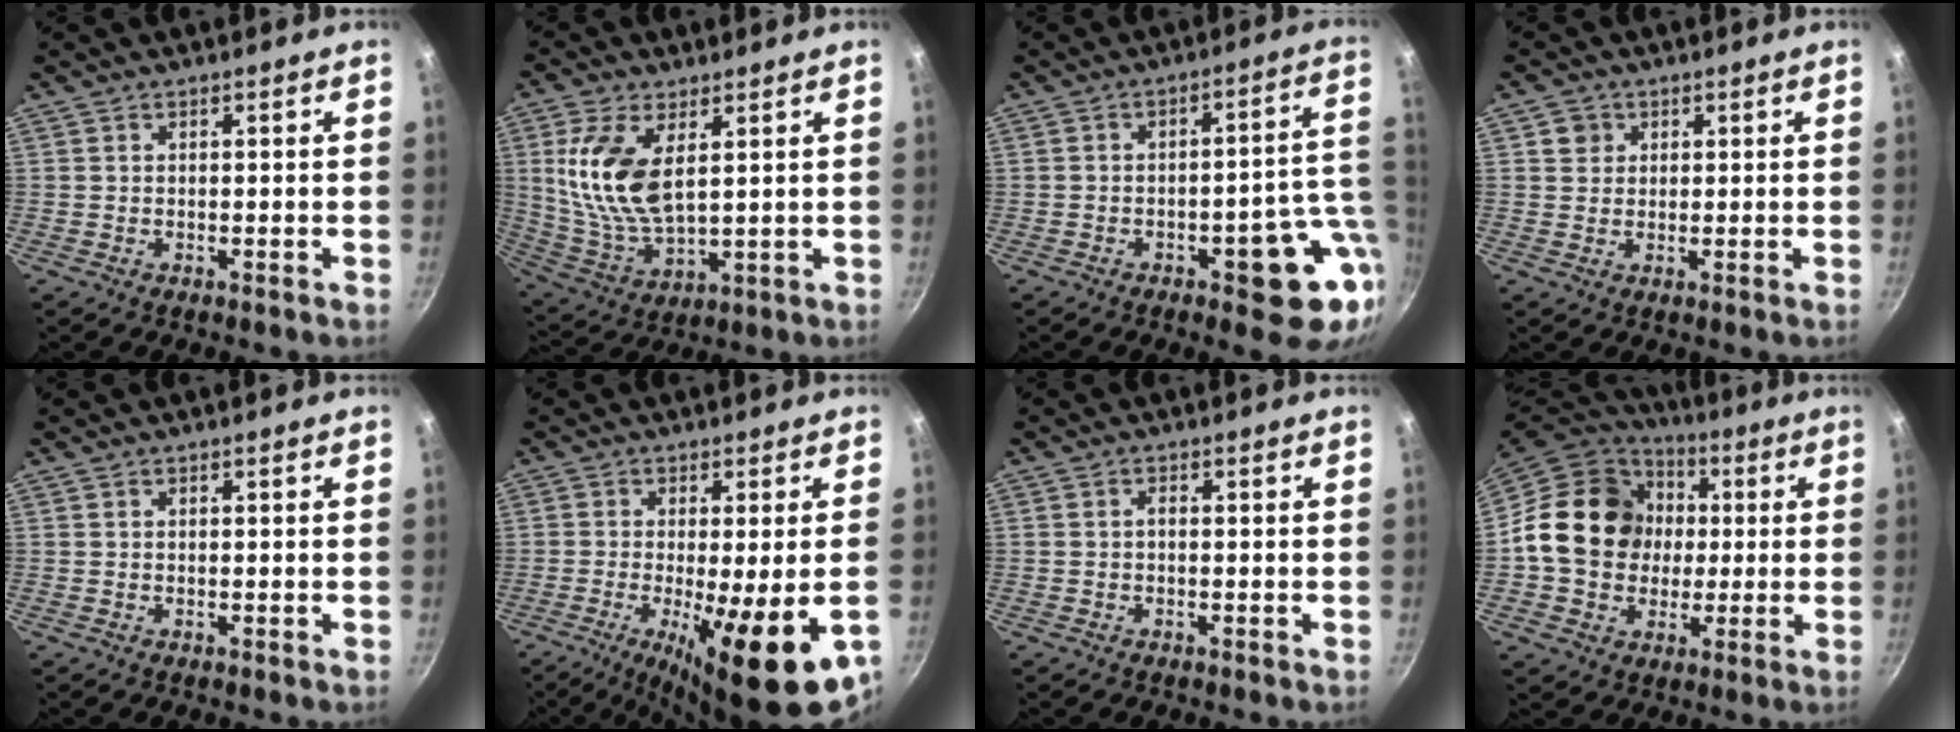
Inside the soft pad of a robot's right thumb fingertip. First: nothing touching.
{"total": 13.8, "force": [3.7, 6.9, 11.3], "torque": [-0.222, -0.020, 0.083]}
{"total": 13.8, "force": [-3.9, 5.4, 12.1], "torque": [-0.098, 0.031, -0.048]}
{"total": 2.9, "force": [1.0, 2.6, 0.7], "torque": [0.007, 0.004, 0.013]}
{"total": 0.0}
{"total": 16.6, "force": [-5.3, 4.0, 15.2], "torque": [-0.234, -0.018, -0.068]}
{"total": 0.8, "force": [-0.3, 0.3, 0.7], "torque": [-0.021, 0.008, -0.006]}
{"total": 19.1, "force": [1.1, 16.0, 10.4], "torque": [-0.153, 0.029, 0.013]}